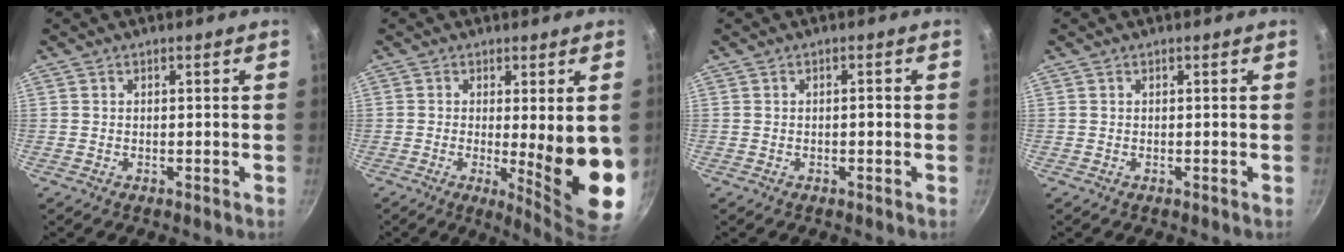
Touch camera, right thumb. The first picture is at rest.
{"total": 13.6, "force": [-1.0, 2.7, 13.3], "torque": [-0.168, -0.025, -0.004]}
{"total": 1.1, "force": [-0.2, 0.5, 1.0], "torque": [-0.014, 0.005, -0.004]}
{"total": 0.0}